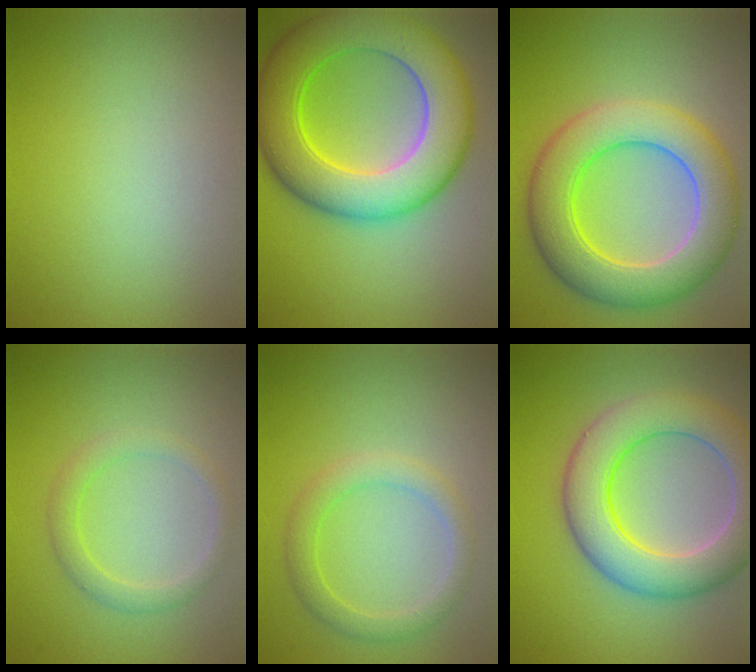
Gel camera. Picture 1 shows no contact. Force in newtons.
{"total": 10.8, "press": 10.8, "slide": 0.5}
{"total": 8.3, "press": 8.3, "slide": 0.2}
{"total": 2.1, "press": 2.1, "slide": 0.1}
{"total": 2.6, "press": 2.6, "slide": 0.4}
{"total": 7.7, "press": 7.7, "slide": 0.3}